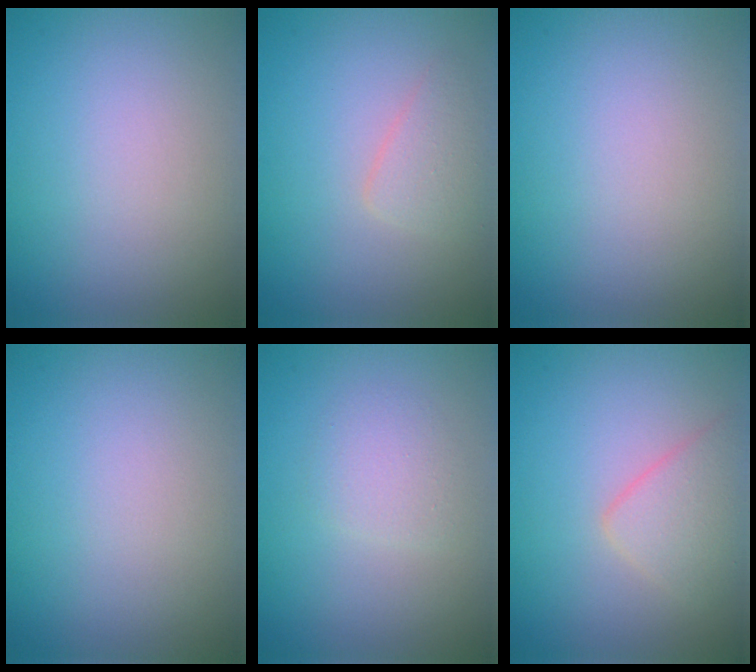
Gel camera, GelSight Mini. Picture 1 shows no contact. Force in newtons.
{"total": 1.9, "press": 1.9, "slide": 0.0}
{"total": 0.0}
{"total": 0.0}
{"total": 1.7, "press": 1.7, "slide": 0.1}
{"total": 2.7, "press": 2.7, "slide": 0.1}